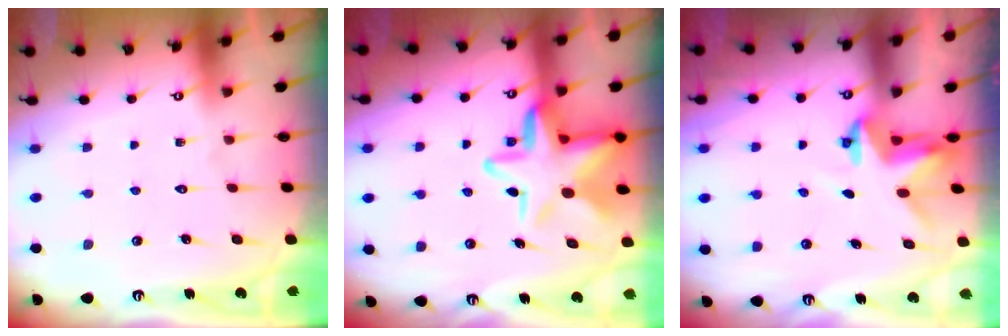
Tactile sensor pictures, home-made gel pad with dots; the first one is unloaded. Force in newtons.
{"total": 15.0, "press": 14.8, "slide": 2.7}
{"total": 3.4, "press": 3.4, "slide": 0.1}